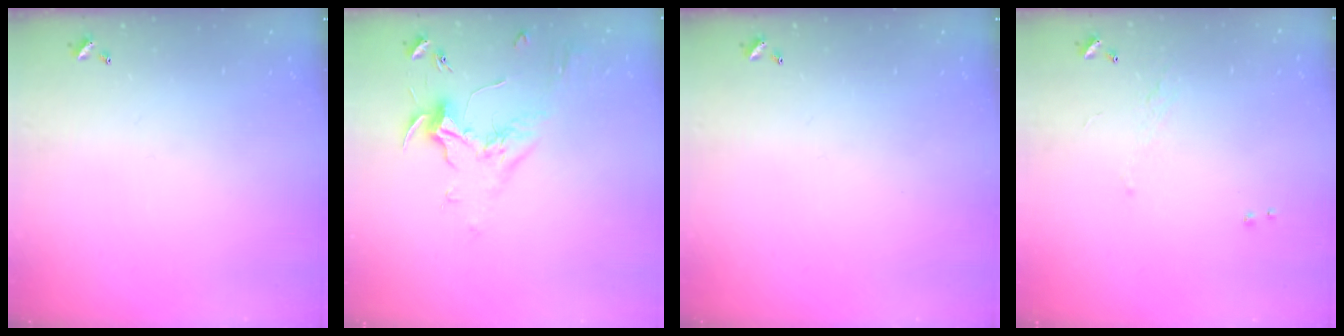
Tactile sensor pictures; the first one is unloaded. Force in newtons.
{"total": 2.0, "press": 1.9, "slide": 0.7}
{"total": 0.0}
{"total": 0.7, "press": 0.0, "slide": 0.7}